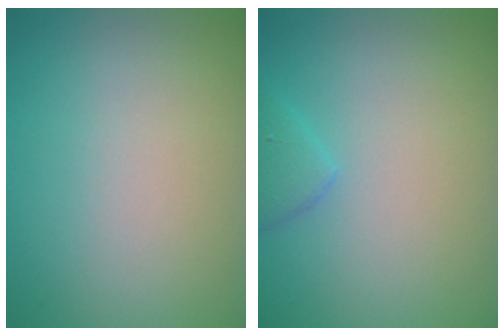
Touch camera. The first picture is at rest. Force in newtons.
{"total": 1.6, "press": 1.6, "slide": 0.2}